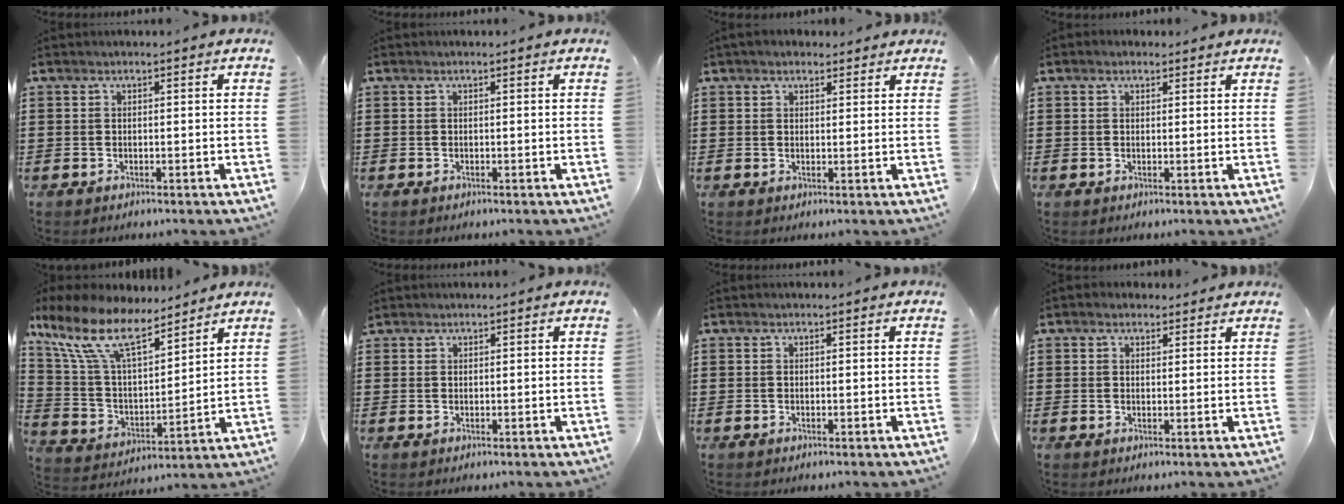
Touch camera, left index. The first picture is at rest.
{"total": 0.0}
{"total": 2.2, "force": [1.8, 1.1, 0.7], "torque": [-0.018, 0.008, 0.034]}
{"total": 1.0, "force": [0.7, 0.6, 0.3], "torque": [-0.007, 0.005, 0.012]}
{"total": 12.6, "force": [9.4, 4.0, 7.4], "torque": [-0.188, -0.047, 0.164]}
{"total": 0.6, "force": [0.5, 0.3, 0.0], "torque": [-0.003, 0.001, 0.011]}
{"total": 0.0}
{"total": 1.7, "force": [1.4, 1.0, 0.3], "torque": [-0.001, 0.004, 0.026]}